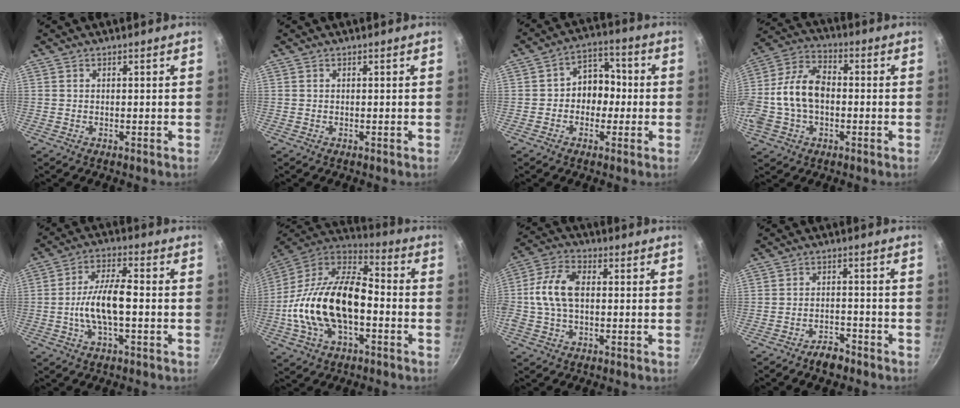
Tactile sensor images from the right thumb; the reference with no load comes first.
{"total": 0.0}
{"total": 8.0, "force": [-0.9, 6.5, 4.5], "torque": [-0.007, 0.027, -0.025]}
{"total": 15.1, "force": [-1.2, 10.2, 11.2], "torque": [-0.209, 0.040, -0.033]}
{"total": 10.1, "force": [-1.5, 3.8, 9.2], "torque": [-0.169, 0.026, -0.034]}
{"total": 23.8, "force": [-4.1, 13.2, 19.3], "torque": [-0.349, 0.045, -0.087]}
{"total": 10.8, "force": [0.3, 6.6, 8.6], "torque": [-0.167, 0.027, -0.009]}
{"total": 4.2, "force": [-3.4, 1.8, 1.8], "torque": [-0.021, 0.032, -0.051]}